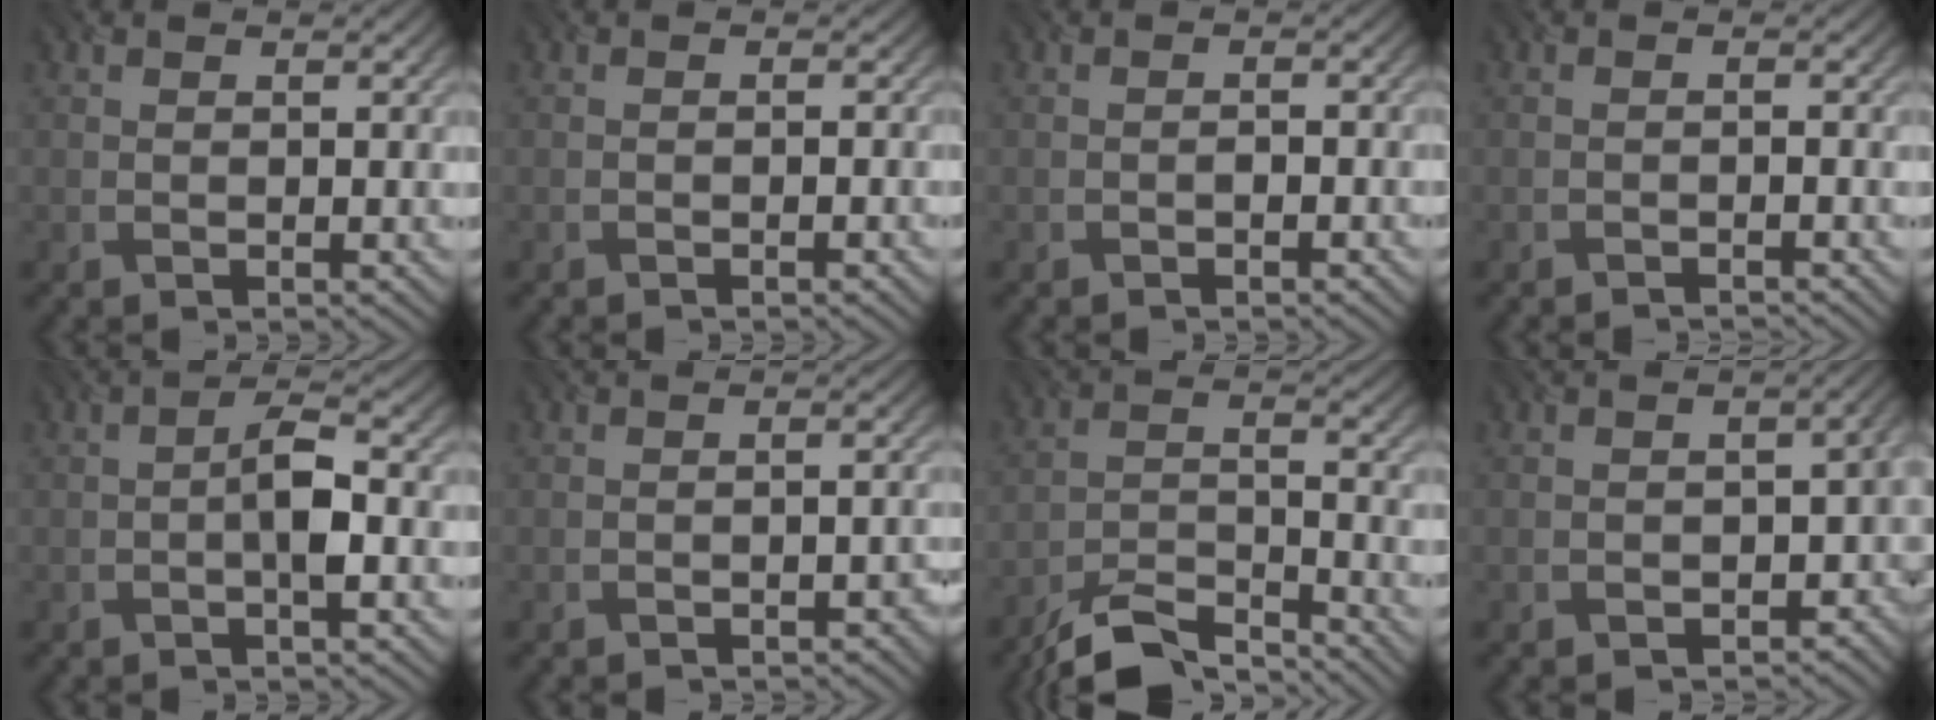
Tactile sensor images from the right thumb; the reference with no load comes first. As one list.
[{"total": 0.6, "force": [-0.6, 0.1, 0.2], "torque": [0.000, 0.000, -0.011]}, {"total": 1.0, "force": [-0.7, 0.3, 0.5], "torque": [-0.007, 0.002, -0.014]}, {"total": 1.3, "force": [-1.2, 0.1, 0.5], "torque": [-0.004, 0.001, -0.025]}, {"total": 3.6, "force": [-0.8, 0.9, 3.4], "torque": [-0.062, 0.010, -0.020]}, {"total": 2.0, "force": [-1.6, 0.5, 1.0], "torque": [-0.011, 0.004, -0.022]}, {"total": 8.0, "force": [-6.9, 1.6, 3.7], "torque": [-0.074, -0.005, -0.134]}, {"total": 5.9, "force": [-2.1, 4.1, 3.6], "torque": [-0.039, -0.034, -0.021]}]